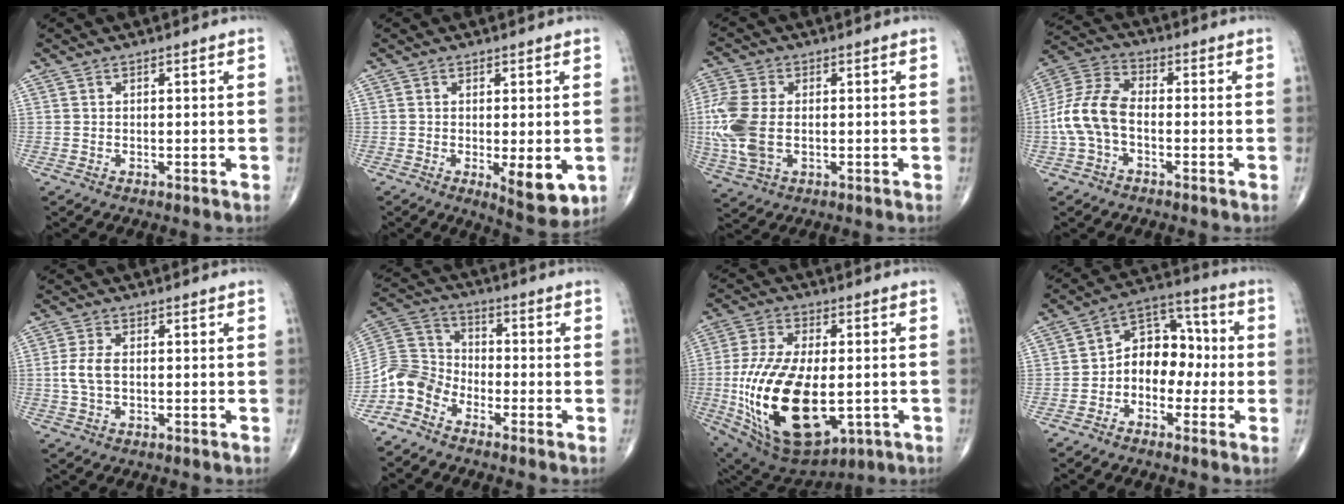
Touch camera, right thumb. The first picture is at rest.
{"total": 7.6, "force": [-1.6, 2.6, 6.9], "torque": [-0.089, -0.020, -0.017]}
{"total": 11.3, "force": [-0.7, 7.0, 8.9], "torque": [-0.227, 0.000, -0.011]}
{"total": 10.4, "force": [-2.0, 6.1, 8.2], "torque": [-0.175, 0.033, -0.049]}
{"total": 4.0, "force": [-0.1, 2.1, 3.4], "torque": [-0.084, 0.006, -0.004]}
{"total": 7.8, "force": [-5.5, 4.8, 2.8], "torque": [-0.051, 0.051, -0.129]}
{"total": 25.5, "force": [-4.2, 13.1, 21.4], "torque": [-0.430, -0.018, -0.043]}
{"total": 10.7, "force": [-1.5, 7.8, 7.1], "torque": [-0.069, 0.046, -0.043]}